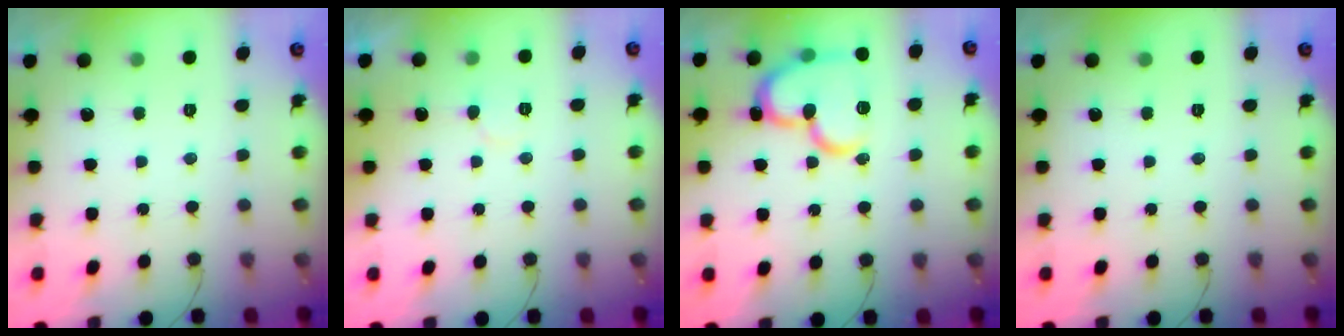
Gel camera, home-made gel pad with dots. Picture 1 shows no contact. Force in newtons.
{"total": 3.8, "press": 3.8, "slide": 0.3}
{"total": 18.4, "press": 18.2, "slide": 2.4}
{"total": 0.0}